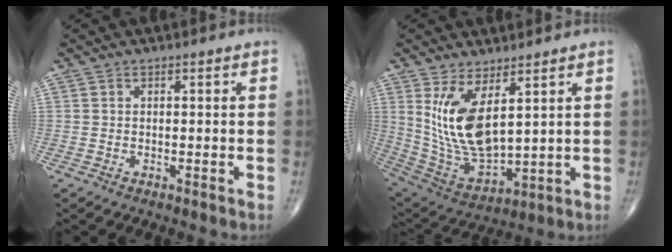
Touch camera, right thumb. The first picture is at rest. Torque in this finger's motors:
{"motor_torque": [-0.65, 1.35, 1.09, 0.91, 0.36]}